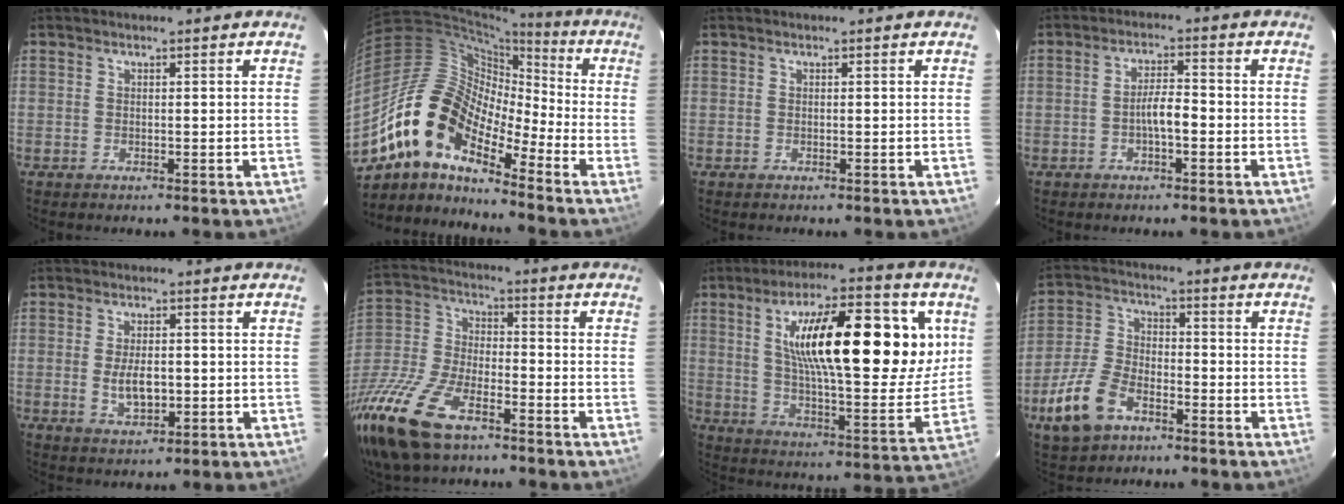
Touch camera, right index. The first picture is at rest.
{"total": 15.3, "force": [-10.4, 6.3, 9.3], "torque": [-0.153, 0.006, -0.215]}
{"total": 0.0}
{"total": 3.8, "force": [-1.4, 0.9, 3.4], "torque": [-0.066, 0.009, -0.024]}
{"total": 5.6, "force": [-0.6, 2.9, 4.7], "torque": [-0.092, -0.007, -0.005]}
{"total": 22.0, "force": [-14.1, 9.8, 13.7], "torque": [-0.320, -0.027, -0.273]}
{"total": 27.1, "force": [8.9, 9.0, 23.9], "torque": [-0.379, 0.015, 0.141]}
{"total": 11.2, "force": [-6.3, 6.1, 7.0], "torque": [-0.166, 0.002, -0.121]}